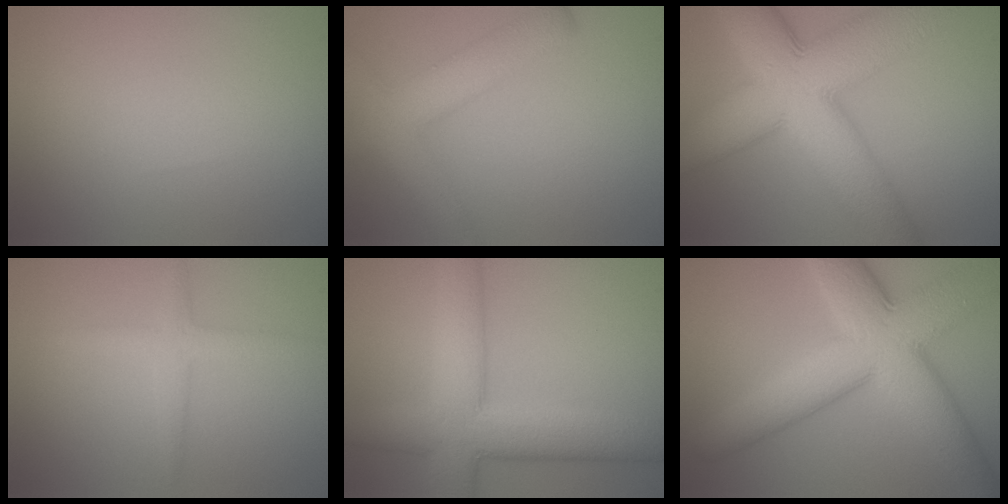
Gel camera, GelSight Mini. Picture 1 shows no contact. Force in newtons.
{"total": 4.5, "press": 4.5, "slide": 0.3}
{"total": 13.8, "press": 13.8, "slide": 0.3}
{"total": 2.0, "press": 2.0, "slide": 0.1}
{"total": 8.6, "press": 8.6, "slide": 0.5}
{"total": 10.9, "press": 10.9, "slide": 0.2}